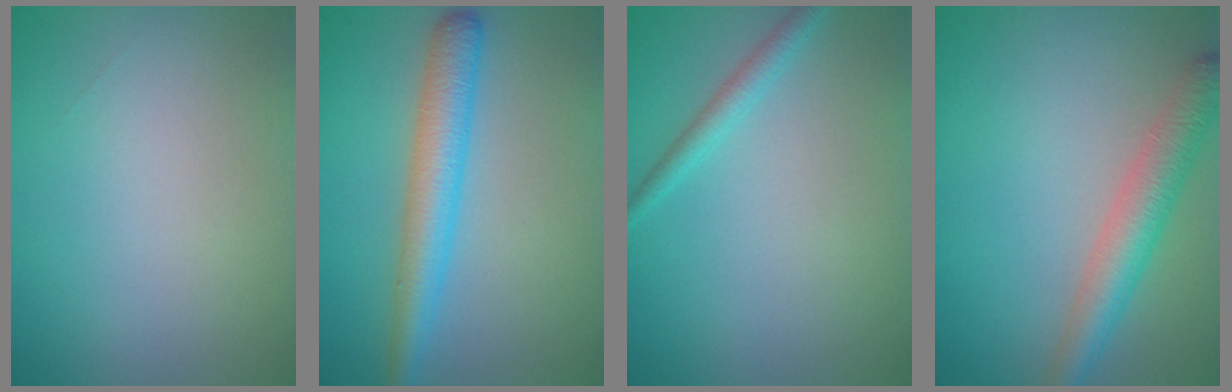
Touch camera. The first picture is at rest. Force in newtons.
{"total": 4.2, "press": 4.2, "slide": 0.1}
{"total": 1.5, "press": 1.5, "slide": 0.1}
{"total": 4.2, "press": 4.2, "slide": 0.1}